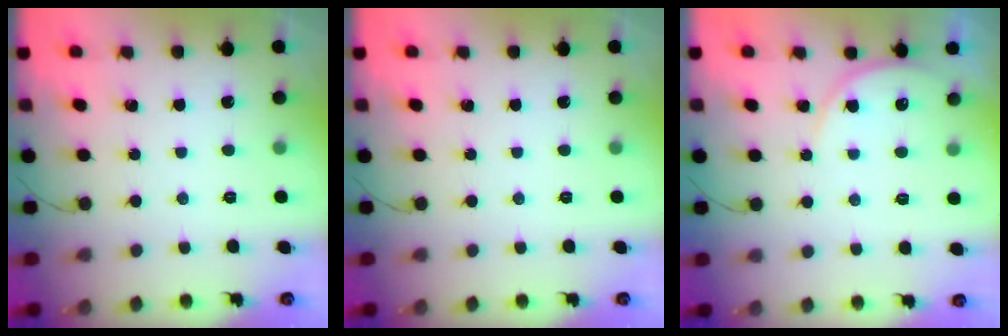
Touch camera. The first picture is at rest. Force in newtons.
{"total": 0.0}
{"total": 5.6, "press": 5.6, "slide": 0.4}